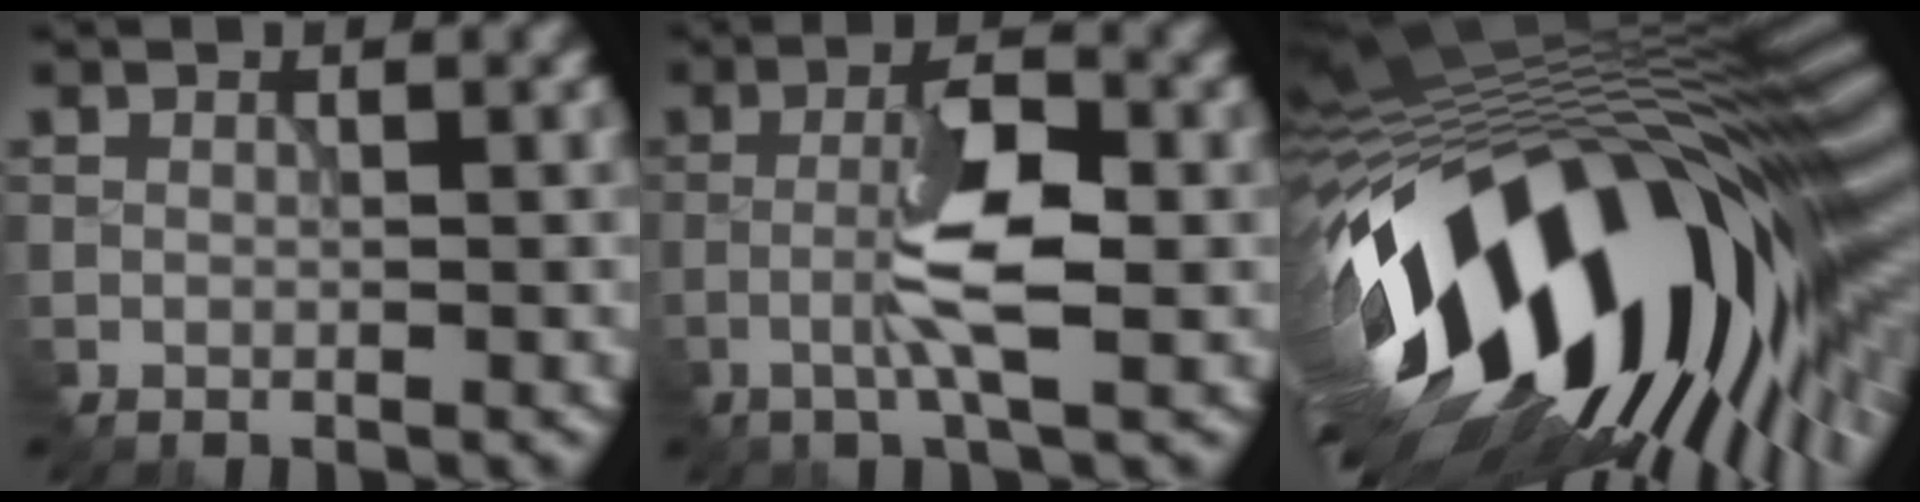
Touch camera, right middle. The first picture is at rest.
{"total": 5.3, "force": [-1.4, 1.0, 5.0], "torque": [-0.099, 0.011, -0.033]}
{"total": 19.6, "force": [-5.0, 9.6, 16.4], "torque": [-0.295, -0.047, -0.079]}